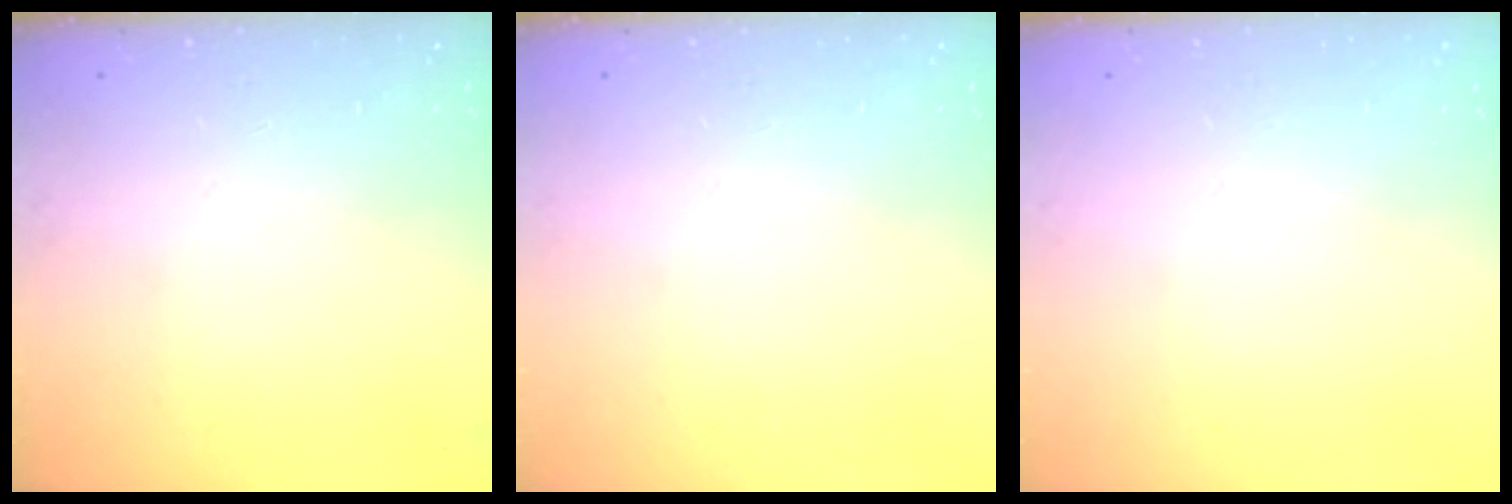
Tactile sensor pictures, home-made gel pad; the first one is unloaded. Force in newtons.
{"total": 0.0}
{"total": 0.0}